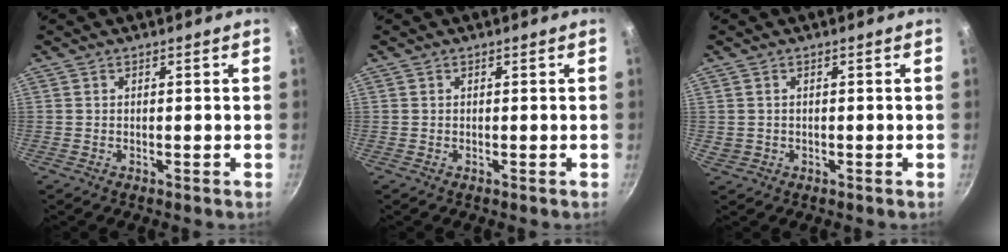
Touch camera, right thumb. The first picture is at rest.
{"total": 0.0}
{"total": 1.1, "force": [0.0, 1.0, 0.3], "torque": [-0.010, 0.002, 0.008]}